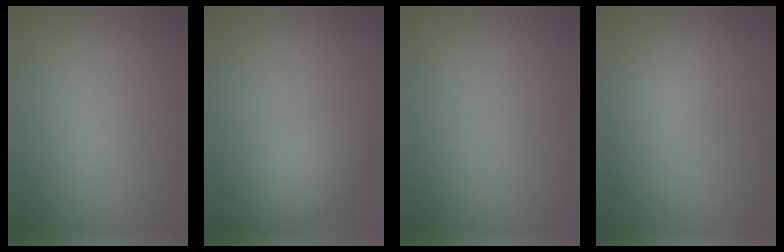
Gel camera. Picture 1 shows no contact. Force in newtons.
{"total": 2.3, "press": 2.3, "slide": 0.1}
{"total": 0.0}
{"total": 2.3, "press": 2.3, "slide": 0.0}